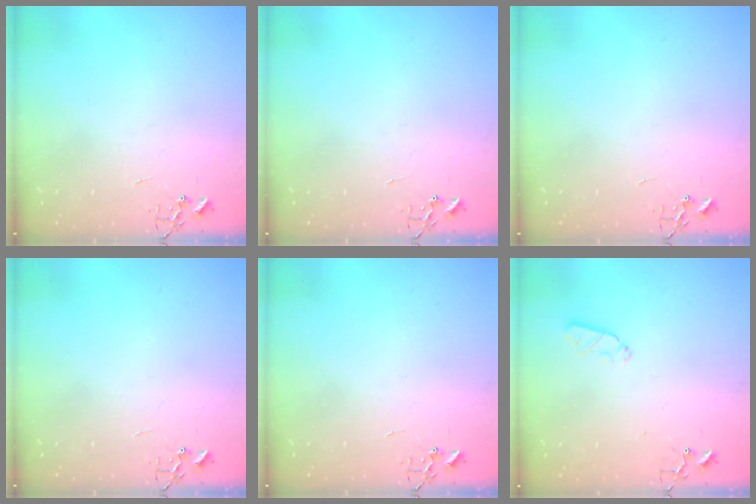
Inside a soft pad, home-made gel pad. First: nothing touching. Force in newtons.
{"total": 0.0}
{"total": 0.0}
{"total": 0.0}
{"total": 0.0}
{"total": 4.2, "press": 4.1, "slide": 1.0}